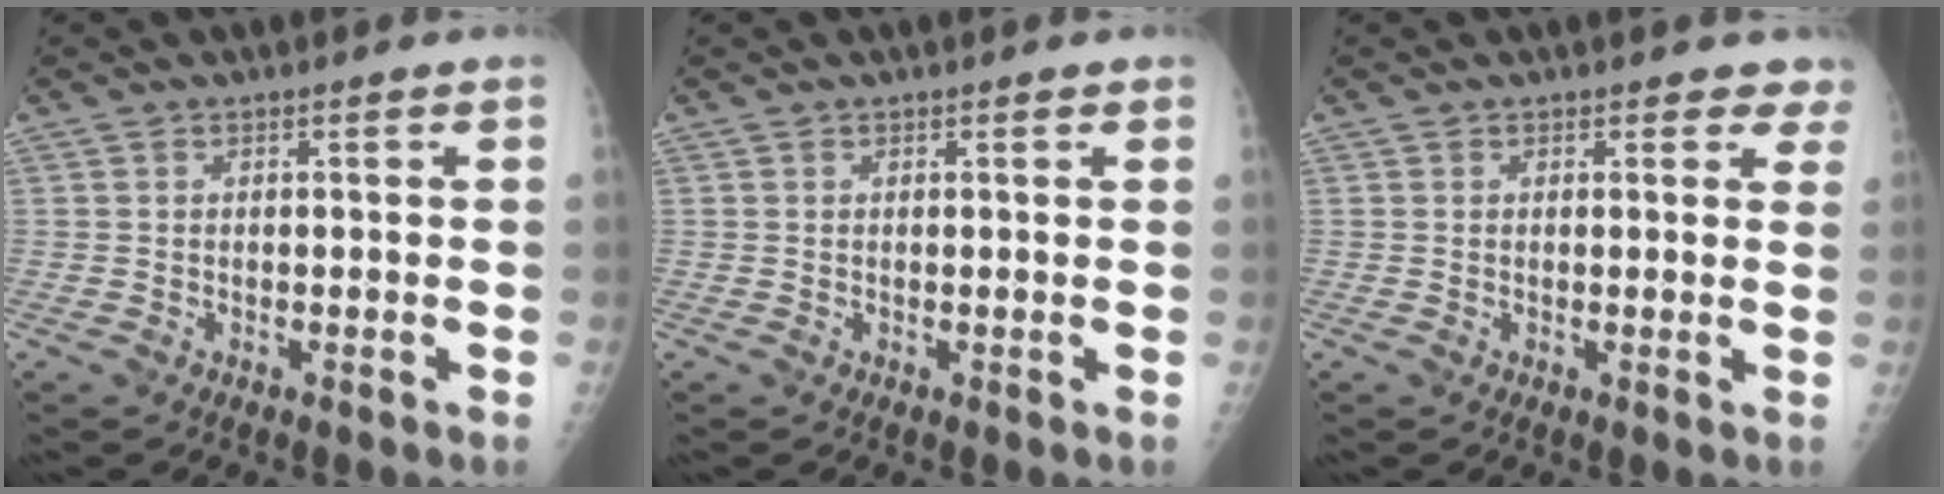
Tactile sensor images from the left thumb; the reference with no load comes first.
{"total": 0.7, "force": [0.4, 0.2, 0.5], "torque": [-0.005, 0.000, 0.004]}
{"total": 3.3, "force": [2.7, 1.6, 0.7], "torque": [0.027, -0.012, 0.015]}